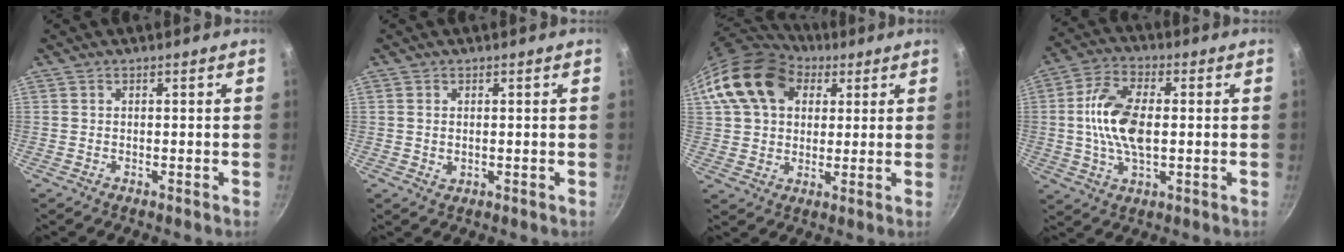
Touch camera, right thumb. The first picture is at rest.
{"total": 1.5, "force": [0.2, 1.0, 1.1], "torque": [-0.019, -0.001, 0.004]}
{"total": 17.1, "force": [6.0, 12.7, 9.7], "torque": [-0.161, 0.015, 0.097]}
{"total": 12.3, "force": [0.4, 6.6, 10.4], "torque": [-0.194, 0.019, 0.000]}